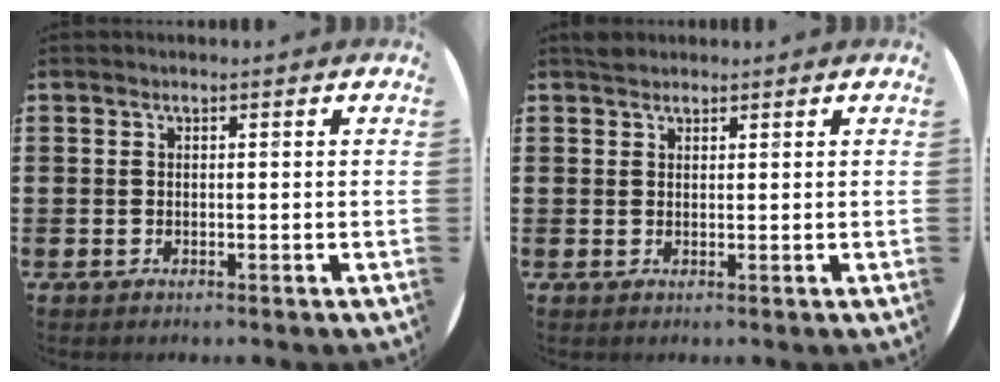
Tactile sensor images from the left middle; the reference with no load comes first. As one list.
[{"total": 1.1, "force": [1.1, 0.4, 0.0], "torque": [-0.002, 0.003, 0.021]}]